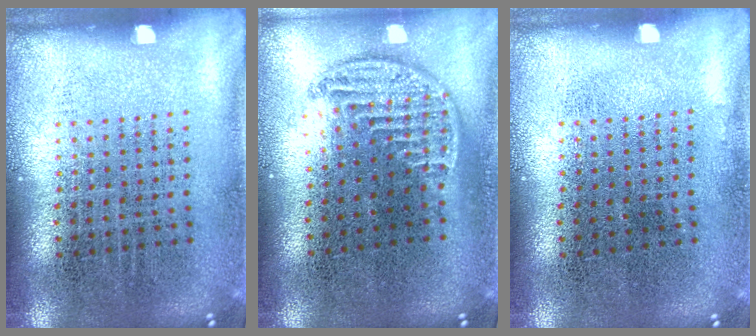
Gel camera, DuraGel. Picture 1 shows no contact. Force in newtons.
{"total": 1.2, "press": 1.0, "slide": 0.7}
{"total": 0.0}